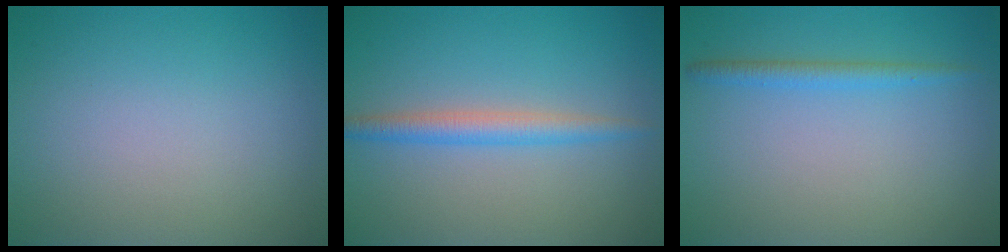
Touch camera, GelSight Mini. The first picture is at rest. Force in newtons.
{"total": 2.5, "press": 2.5, "slide": 0.1}
{"total": 1.6, "press": 1.6, "slide": 0.1}